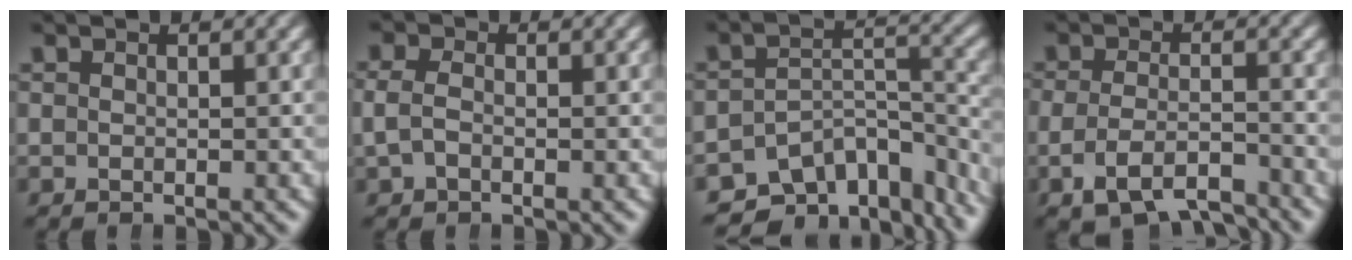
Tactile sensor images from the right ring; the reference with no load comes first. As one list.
[{"total": 2.0, "force": [-0.2, 1.5, 1.3], "torque": [-0.028, -0.002, -0.002]}, {"total": 10.5, "force": [-6.9, 5.6, 5.5], "torque": [-0.065, -0.017, -0.101]}, {"total": 5.3, "force": [-3.5, 2.5, 3.1], "torque": [-0.049, -0.026, -0.049]}]